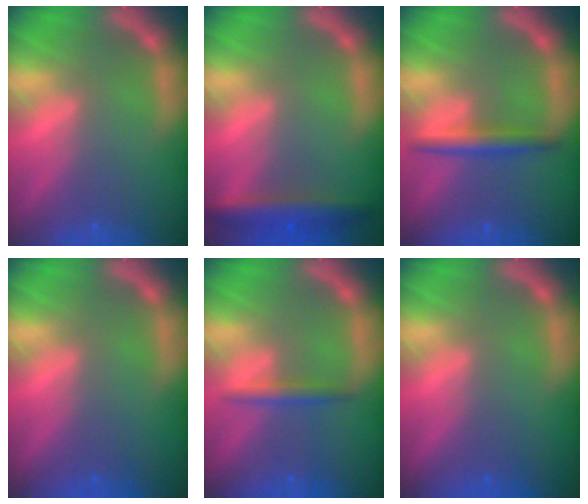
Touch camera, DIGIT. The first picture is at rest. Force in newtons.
{"total": 4.5}
{"total": 3.0}
{"total": 0.0}
{"total": 1.9}
{"total": 0.0}